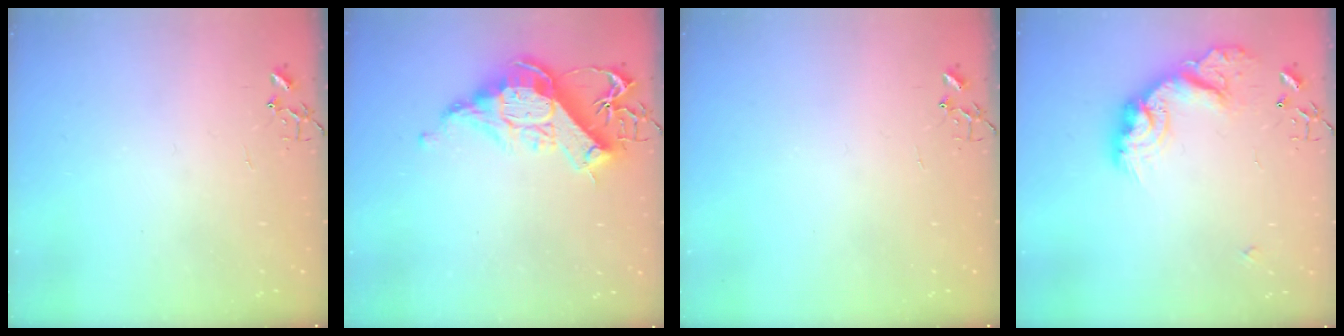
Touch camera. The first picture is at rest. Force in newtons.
{"total": 15.7, "press": 15.5, "slide": 1.9}
{"total": 0.0}
{"total": 21.0, "press": 20.9, "slide": 1.3}